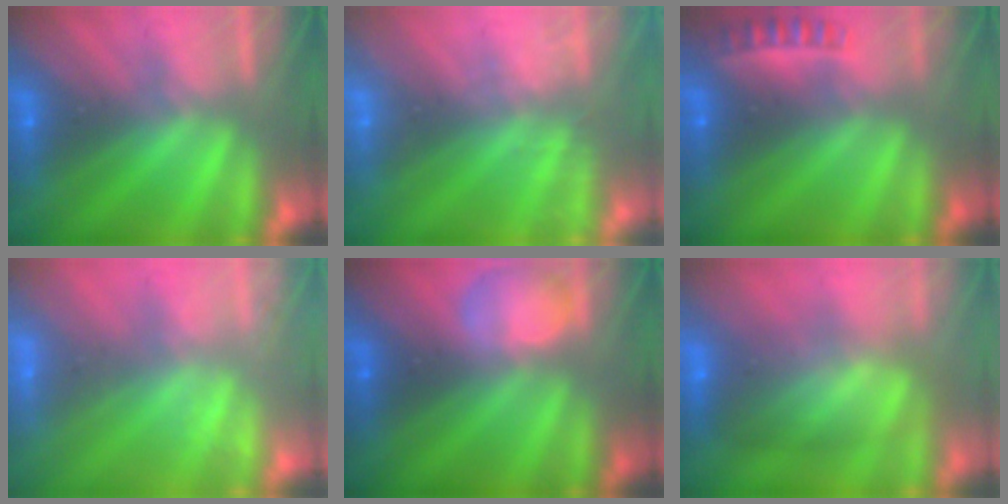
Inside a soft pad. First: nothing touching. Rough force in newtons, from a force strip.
{"total": 2.5}
{"total": 2.4}
{"total": 1.9}
{"total": 2.4}
{"total": 8.3}